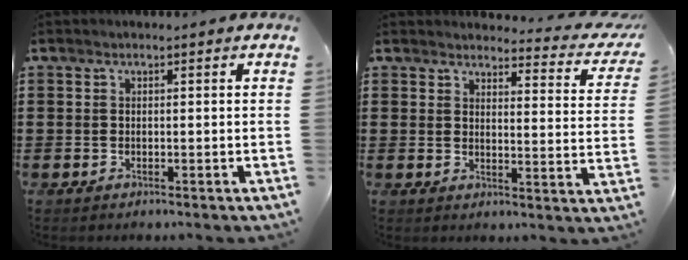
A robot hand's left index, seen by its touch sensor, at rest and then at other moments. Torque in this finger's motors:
{"motor_torque": [1.05, -1.09, 0.08, -0.02]}